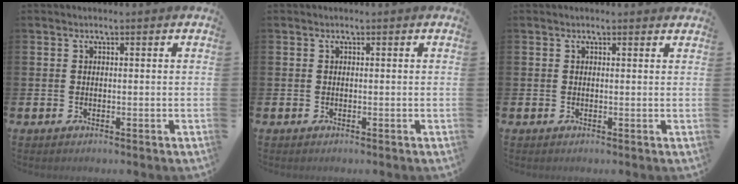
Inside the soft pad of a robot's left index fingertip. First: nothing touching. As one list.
[{"total": 0.0}, {"total": 0.5, "force": [0.5, 0.0, 0.2], "torque": [0.004, -0.002, 0.007]}]